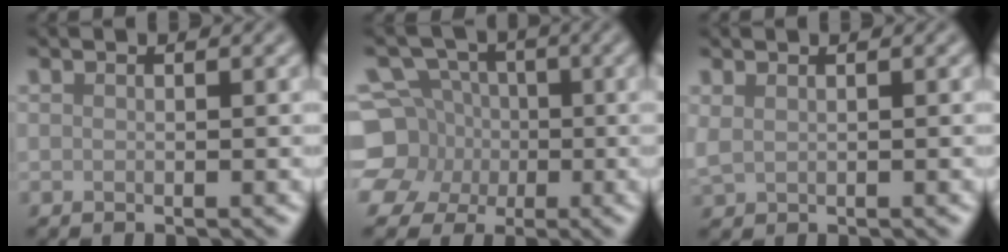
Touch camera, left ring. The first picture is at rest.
{"total": 9.9, "force": [-2.2, 9.1, 3.1], "torque": [-0.080, 0.016, -0.072]}
{"total": 0.9, "force": [0.7, 0.3, 0.5], "torque": [-0.019, -0.001, 0.021]}